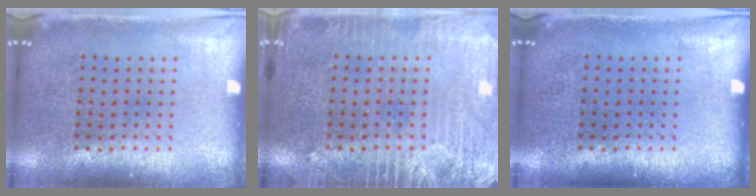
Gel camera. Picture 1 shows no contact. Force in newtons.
{"total": 3.9, "press": 3.9, "slide": 0.5}
{"total": 0.0}